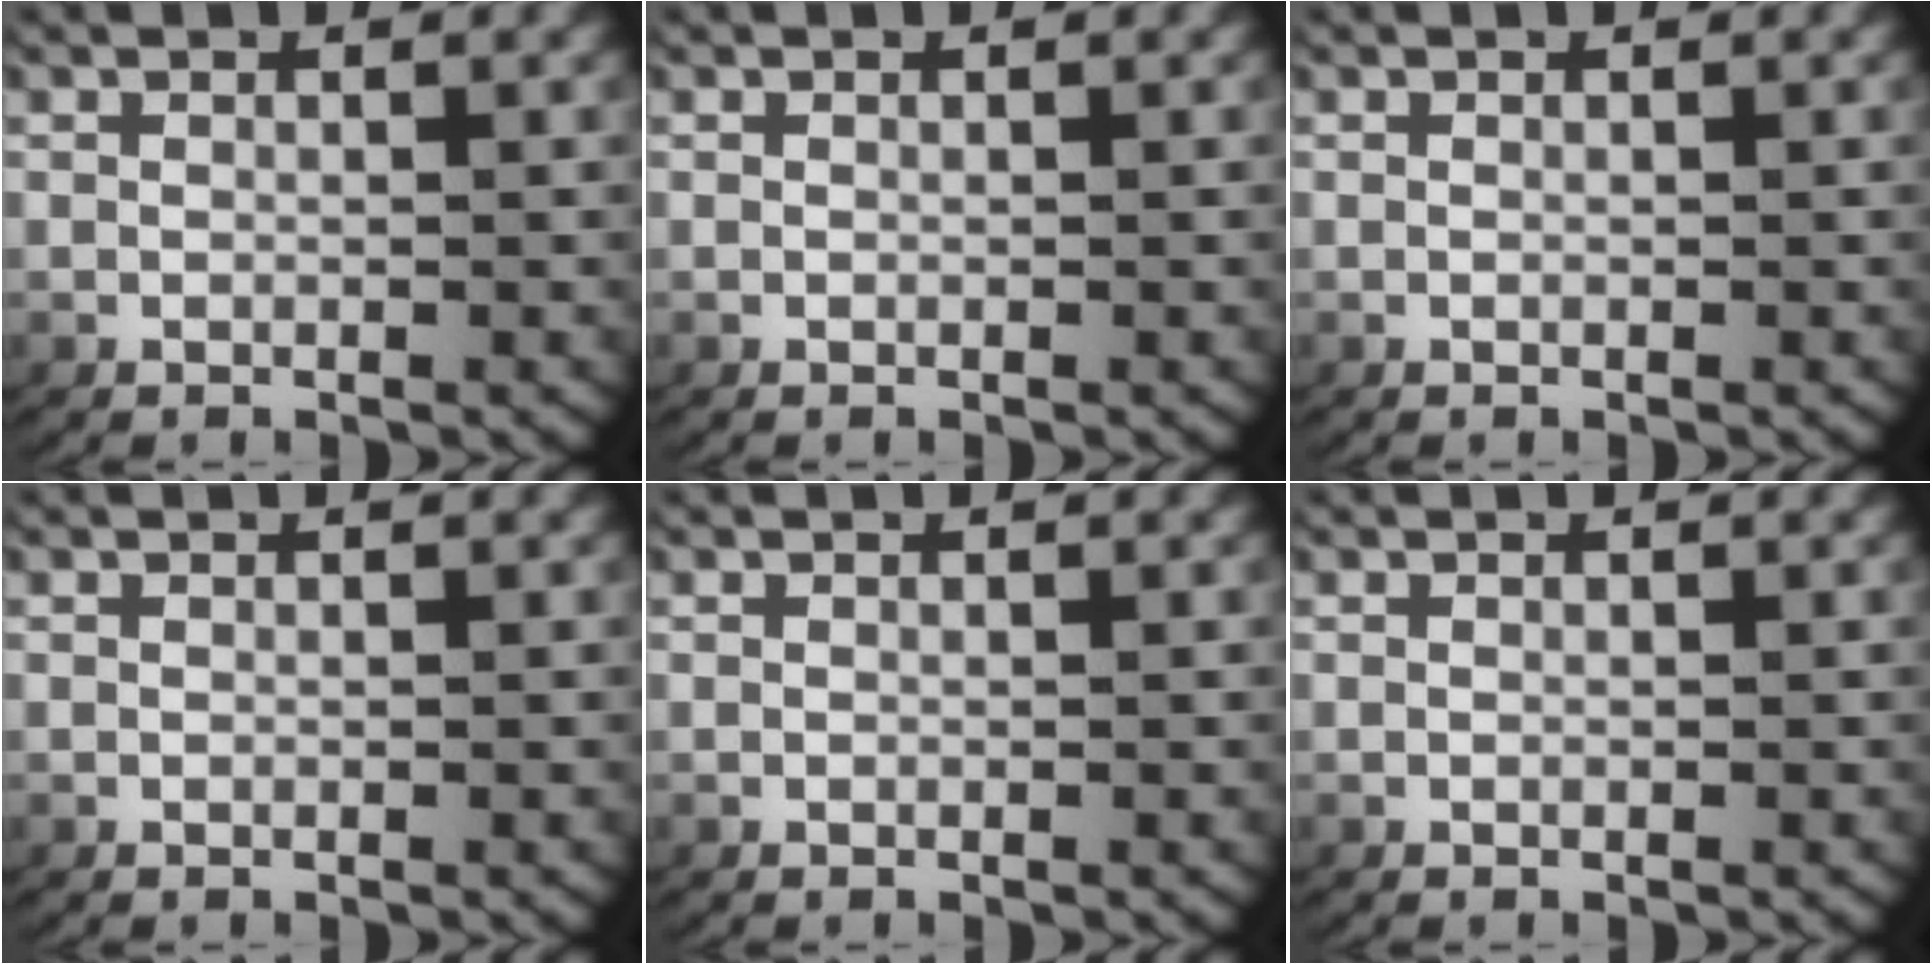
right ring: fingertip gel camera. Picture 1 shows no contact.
{"total": 0.0}
{"total": 0.0}
{"total": 0.0}
{"total": 0.0}
{"total": 0.0}